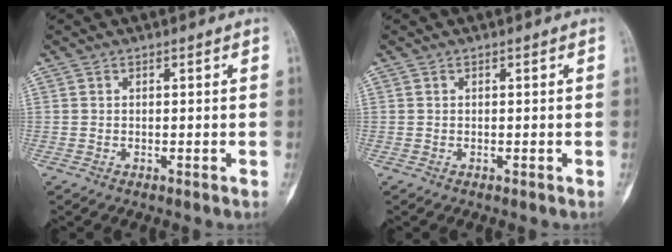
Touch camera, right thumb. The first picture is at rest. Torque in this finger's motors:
{"motor_torque": [0.00, 0.00, 0.01, 0.00, 0.00]}